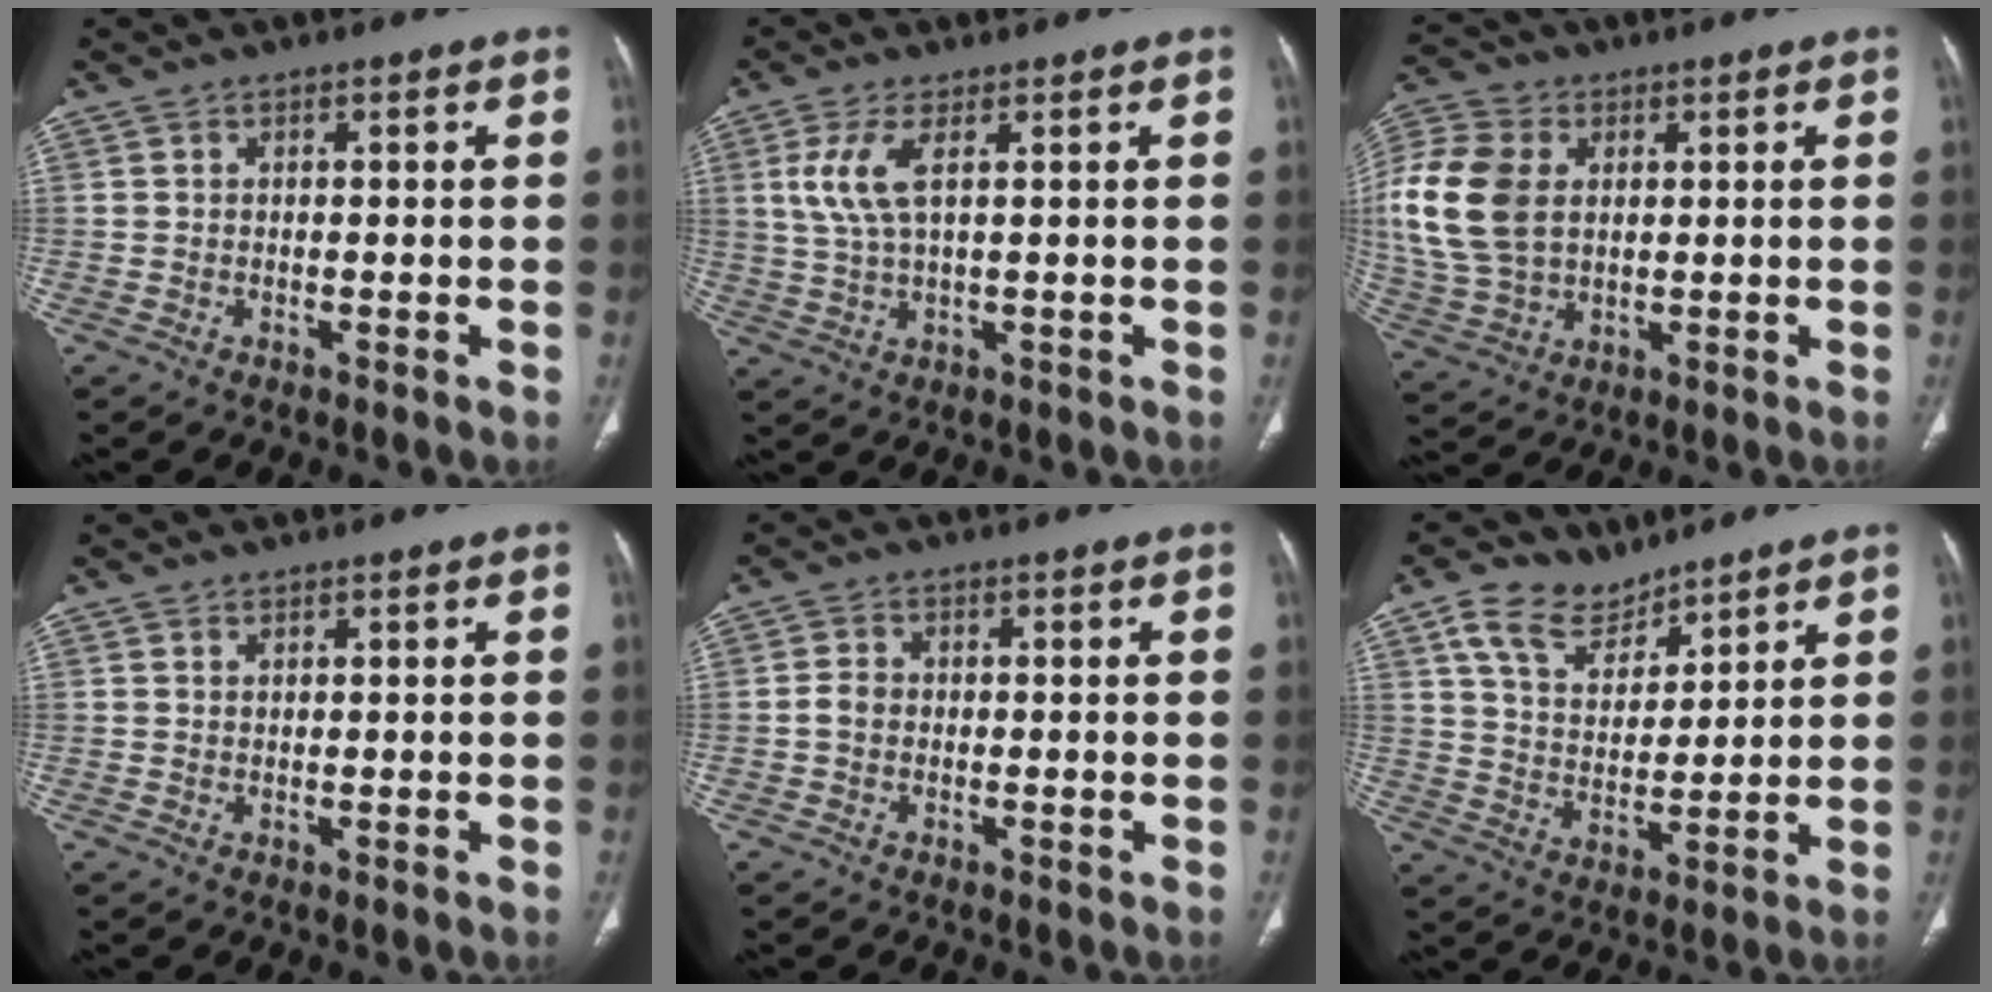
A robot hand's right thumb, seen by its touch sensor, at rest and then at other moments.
{"total": 6.7, "force": [2.1, 2.1, 6.0], "torque": [-0.151, -0.005, 0.051]}
{"total": 17.6, "force": [2.9, 12.4, 12.2], "torque": [-0.281, -0.001, 0.061]}
{"total": 0.5, "force": [0.5, 0.2, 0.0], "torque": [-0.001, -0.004, 0.008]}
{"total": 2.1, "force": [-0.3, 1.7, 1.2], "torque": [-0.019, 0.007, -0.007]}
{"total": 9.7, "force": [6.9, 5.7, 3.8], "torque": [-0.051, -0.035, 0.137]}